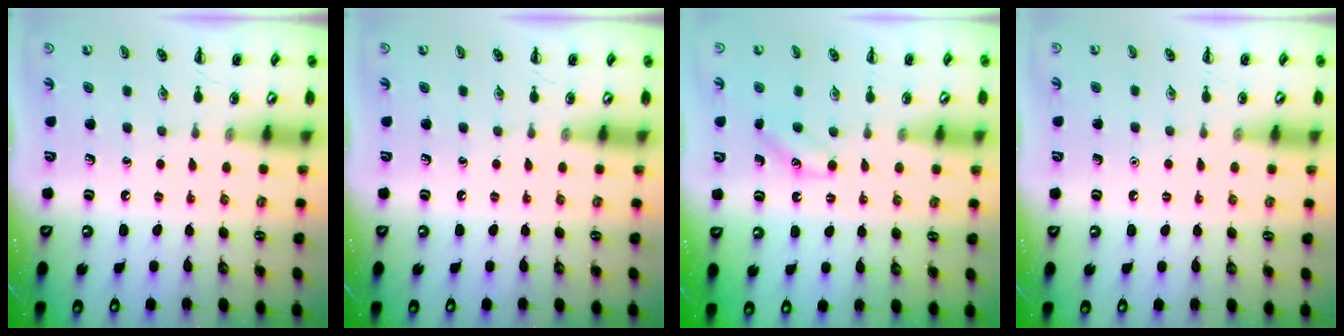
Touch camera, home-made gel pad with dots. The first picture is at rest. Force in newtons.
{"total": 0.0}
{"total": 3.9, "press": 3.7, "slide": 0.9}
{"total": 1.6, "press": 1.6, "slide": 0.1}